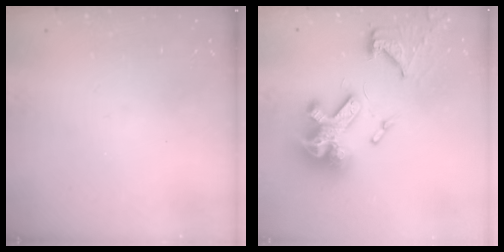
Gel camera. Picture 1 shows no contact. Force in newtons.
{"total": 20.1, "press": 20.0, "slide": 1.9}